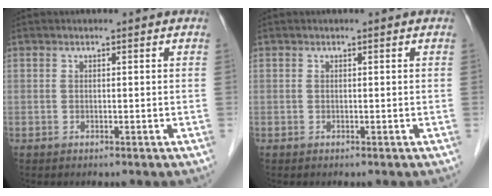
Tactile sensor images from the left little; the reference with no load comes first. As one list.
[{"total": 0.0}]